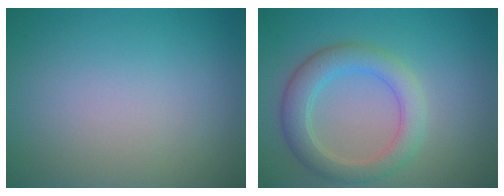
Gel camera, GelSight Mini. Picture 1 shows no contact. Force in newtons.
{"total": 4.1, "press": 4.1, "slide": 0.1}